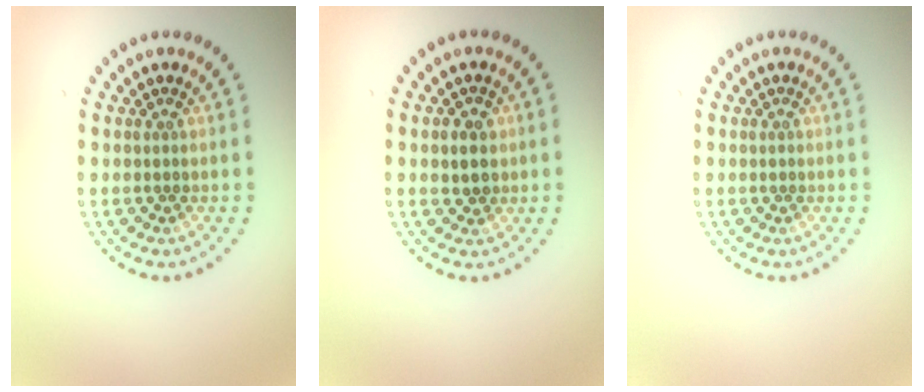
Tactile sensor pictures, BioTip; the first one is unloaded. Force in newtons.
{"total": 2.1, "press": 2.0, "slide": 0.7}
{"total": 0.5, "press": 0.4, "slide": 0.3}